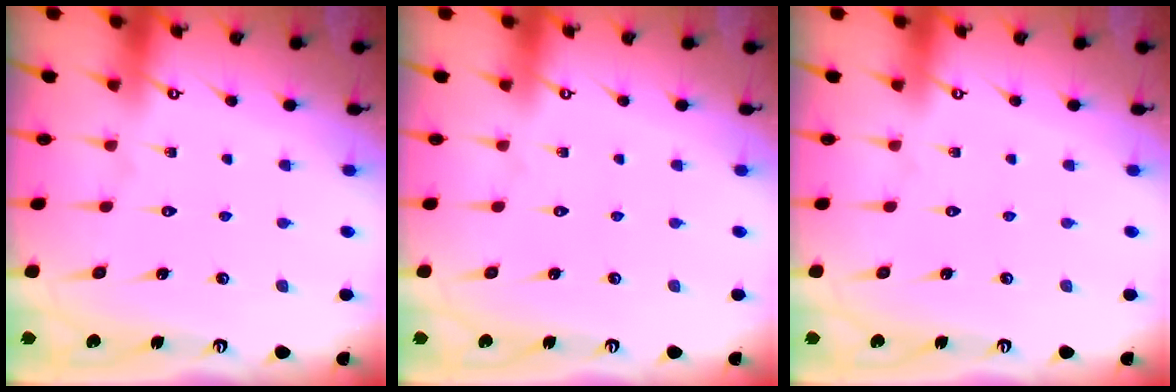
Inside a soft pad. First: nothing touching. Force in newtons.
{"total": 0.0}
{"total": 0.0}